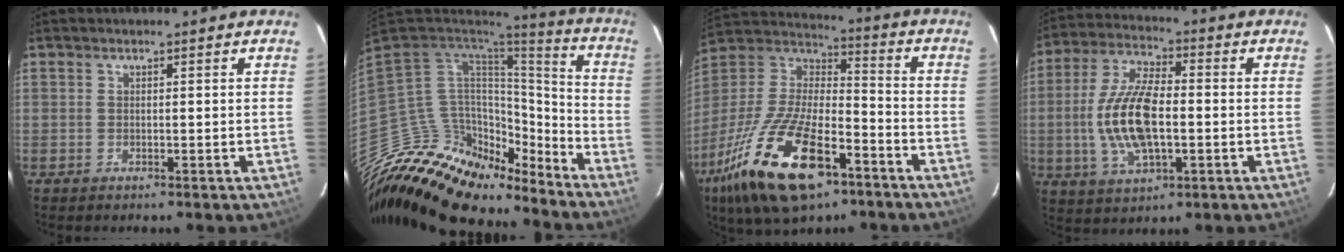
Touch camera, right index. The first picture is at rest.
{"total": 24.3, "force": [-19.7, 9.8, 10.2], "torque": [-0.203, 0.005, -0.329]}
{"total": 25.2, "force": [-13.8, 10.6, 18.3], "torque": [-0.374, -0.032, -0.240]}
{"total": 14.5, "force": [-1.6, 6.3, 12.9], "torque": [-0.268, 0.003, -0.028]}